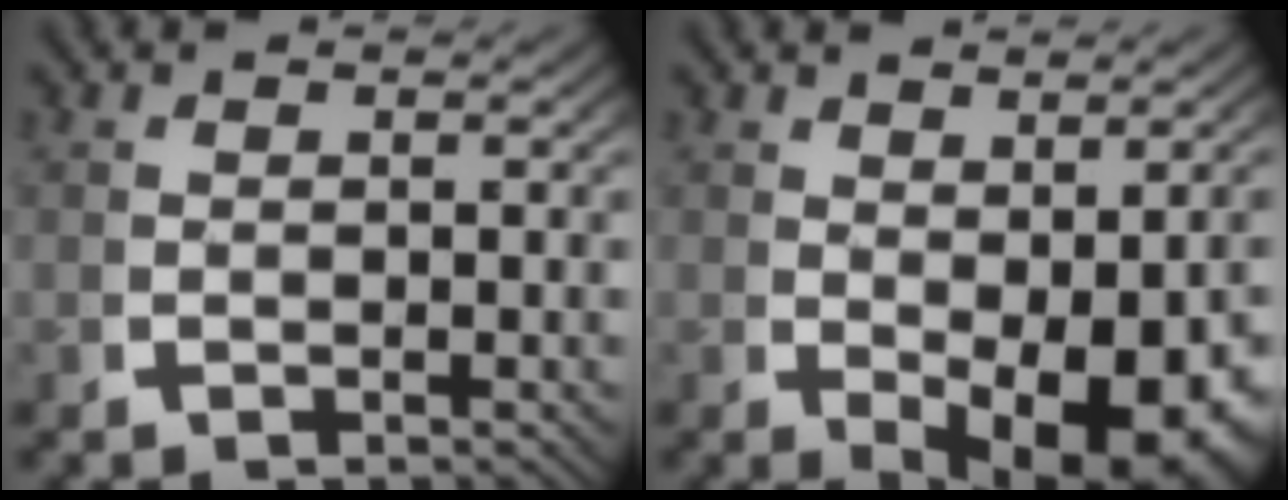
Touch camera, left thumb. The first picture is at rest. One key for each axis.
{"total": 8.0, "fx": -1.1, "fy": 4.7, "fz": 6.4, "tx": -0.108, "ty": -0.041, "tz": 0.014}